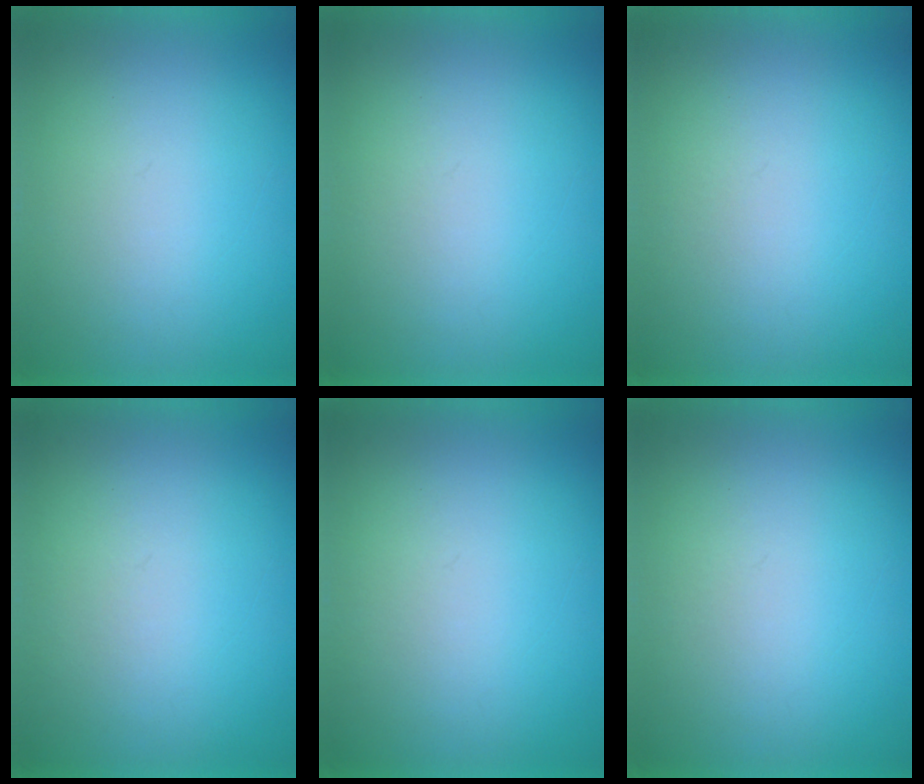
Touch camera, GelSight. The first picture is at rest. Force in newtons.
{"total": 1.1}
{"total": 1.0}
{"total": 1.3}
{"total": 1.1}
{"total": 1.2}